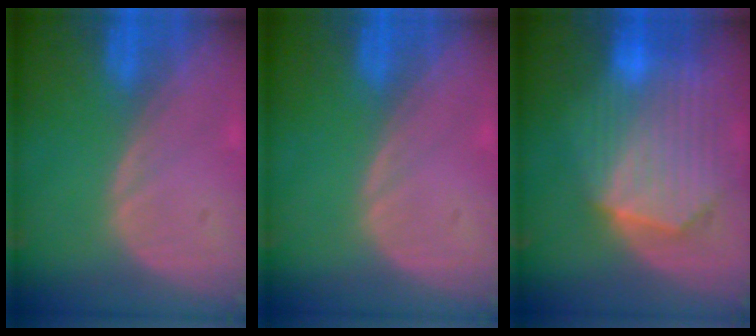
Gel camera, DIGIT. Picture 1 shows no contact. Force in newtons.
{"total": 0.0}
{"total": 10.3, "press": 8.9, "slide": 5.3}